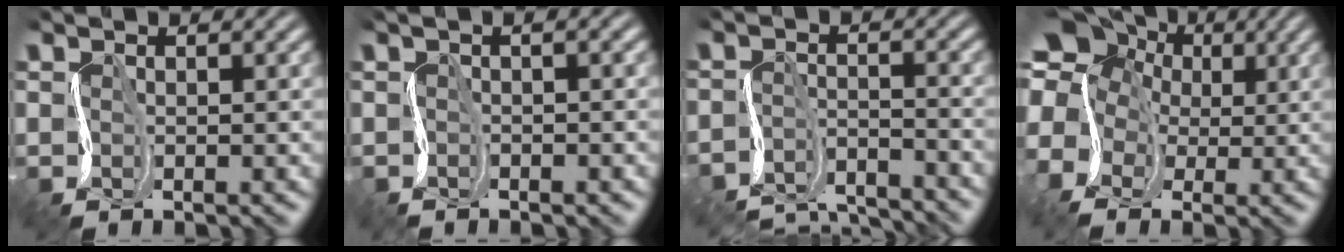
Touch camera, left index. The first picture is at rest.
{"total": 1.2, "force": [-0.1, 0.3, 1.2], "torque": [-0.013, 0.005, -0.007]}
{"total": 6.1, "force": [-5.9, 0.7, 1.1], "torque": [-0.014, -0.003, -0.103]}
{"total": 12.2, "force": [2.4, 10.5, 5.7], "torque": [-0.141, 0.047, -0.009]}